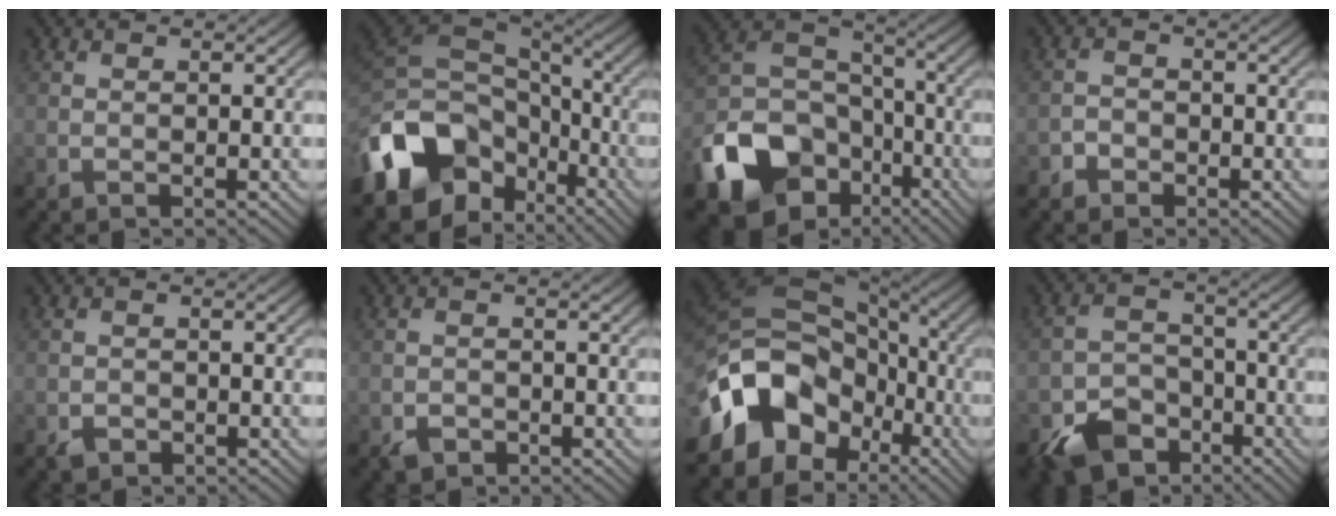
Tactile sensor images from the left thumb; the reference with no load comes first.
{"total": 16.9, "force": [-7.3, 12.0, 9.4], "torque": [-0.242, -0.040, -0.110]}
{"total": 16.8, "force": [-8.5, 11.8, 8.4], "torque": [-0.215, -0.044, -0.159]}
{"total": 1.8, "force": [-1.2, 1.3, 0.4], "torque": [-0.004, 0.003, -0.028]}
{"total": 1.4, "force": [-1.0, 0.9, 0.4], "torque": [-0.005, -0.002, -0.020]}
{"total": 1.8, "force": [-1.3, 1.2, 0.6], "torque": [-0.006, -0.002, -0.026]}
{"total": 18.6, "force": [-6.9, 14.0, 10.1], "torque": [-0.224, -0.023, -0.101]}
{"total": 7.5, "force": [-4.9, 4.8, 3.0], "torque": [-0.060, -0.012, -0.098]}